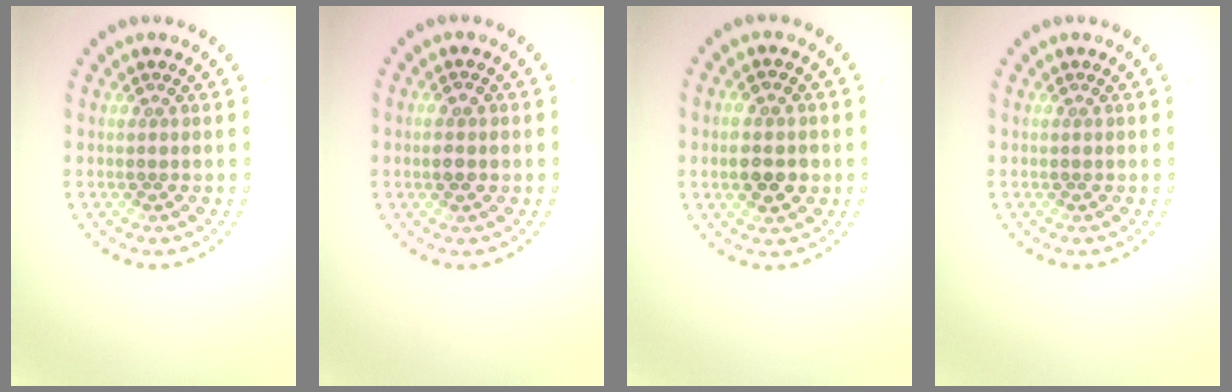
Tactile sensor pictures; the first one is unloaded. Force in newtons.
{"total": 1.2, "press": 1.2, "slide": 0.2}
{"total": 3.9, "press": 3.9, "slide": 0.3}
{"total": 0.0}